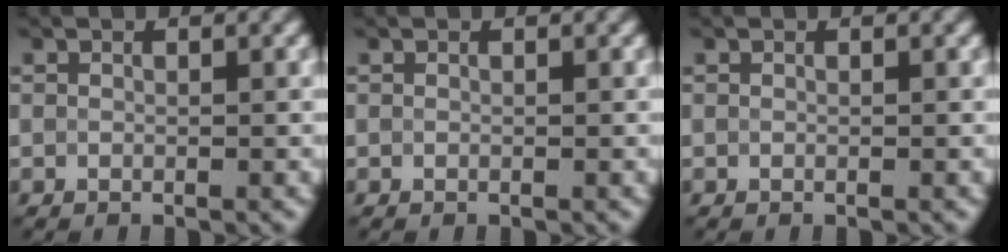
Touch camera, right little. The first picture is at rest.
{"total": 0.0}
{"total": 0.0}